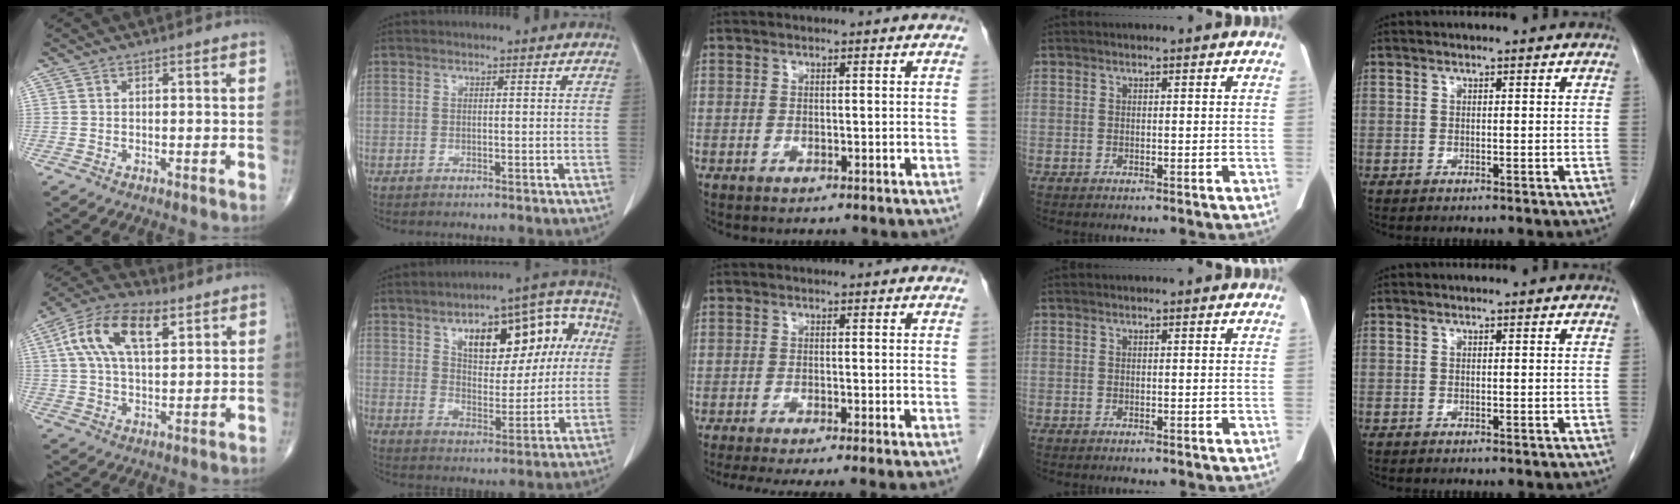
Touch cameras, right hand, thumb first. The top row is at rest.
{"thumb": {"total": 14.6, "force": [5.5, 7.3, 11.4], "torque": [-0.204, 0.009, 0.095]}, "index": {"total": 16.2, "force": [5.0, 7.5, 13.5], "torque": [-0.172, 0.044, 0.076]}, "middle": {"total": 8.0, "force": [-6.7, -0.9, 4.4], "torque": [-0.046, -0.018, -0.102]}}